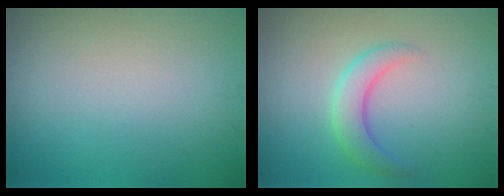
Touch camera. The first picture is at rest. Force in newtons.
{"total": 2.8, "press": 2.8, "slide": 0.1}